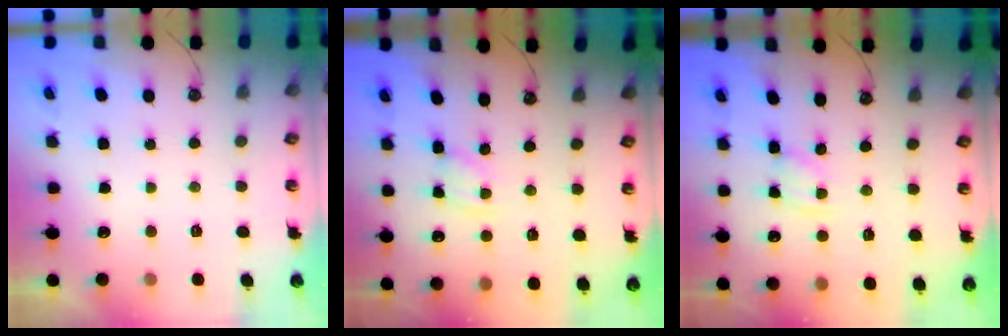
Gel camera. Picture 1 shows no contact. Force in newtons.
{"total": 2.4, "press": 2.4, "slide": 0.2}
{"total": 2.4, "press": 2.4, "slide": 0.2}